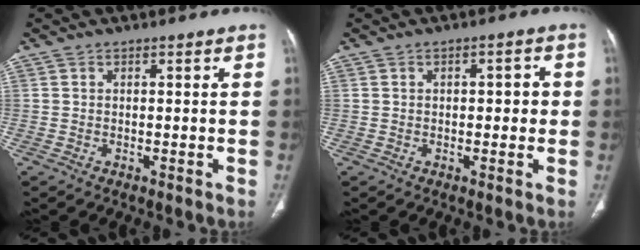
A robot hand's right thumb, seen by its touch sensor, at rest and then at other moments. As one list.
[{"total": 3.1, "force": [0.2, 1.6, 2.6], "torque": [-0.025, 0.006, 0.001]}]